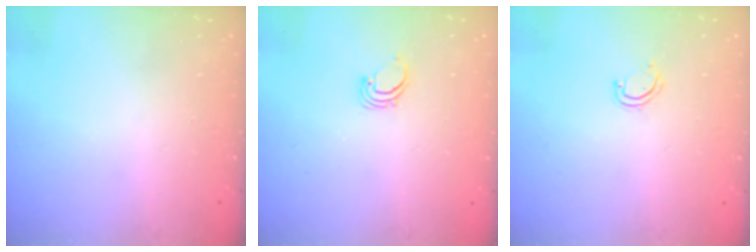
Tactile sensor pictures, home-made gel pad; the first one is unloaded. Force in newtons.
{"total": 1.7, "press": 1.7, "slide": 0.1}
{"total": 4.3, "press": 4.3, "slide": 0.4}